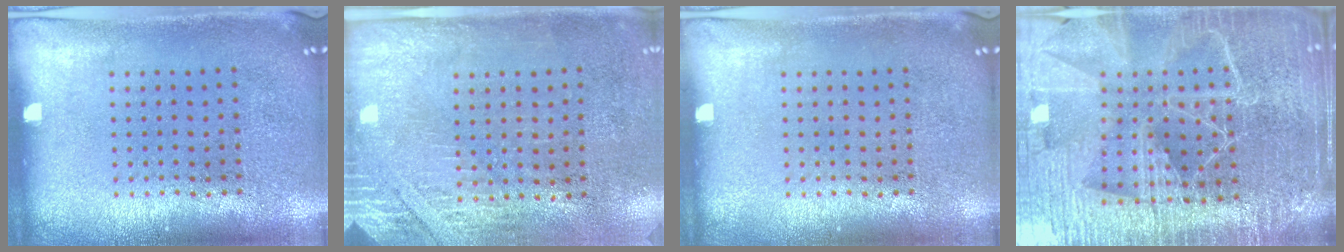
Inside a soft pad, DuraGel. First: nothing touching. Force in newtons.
{"total": 2.9, "press": 2.5, "slide": 1.5}
{"total": 0.0}
{"total": 6.2, "press": 5.4, "slide": 3.0}